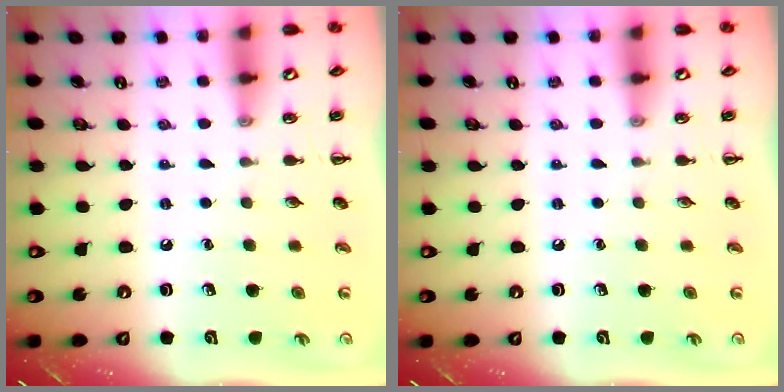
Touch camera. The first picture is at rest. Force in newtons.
{"total": 0.0}